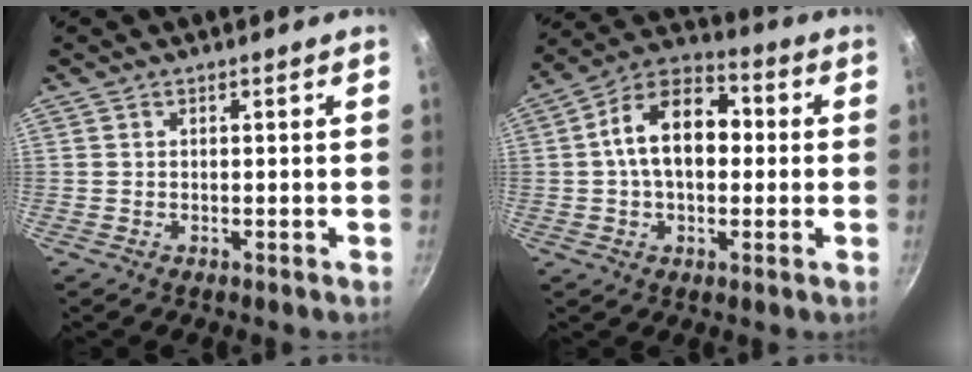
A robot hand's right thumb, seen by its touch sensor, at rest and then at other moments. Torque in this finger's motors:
{"motor_torque": [1.28, 2.75, 1.50, -0.23, 0.16]}